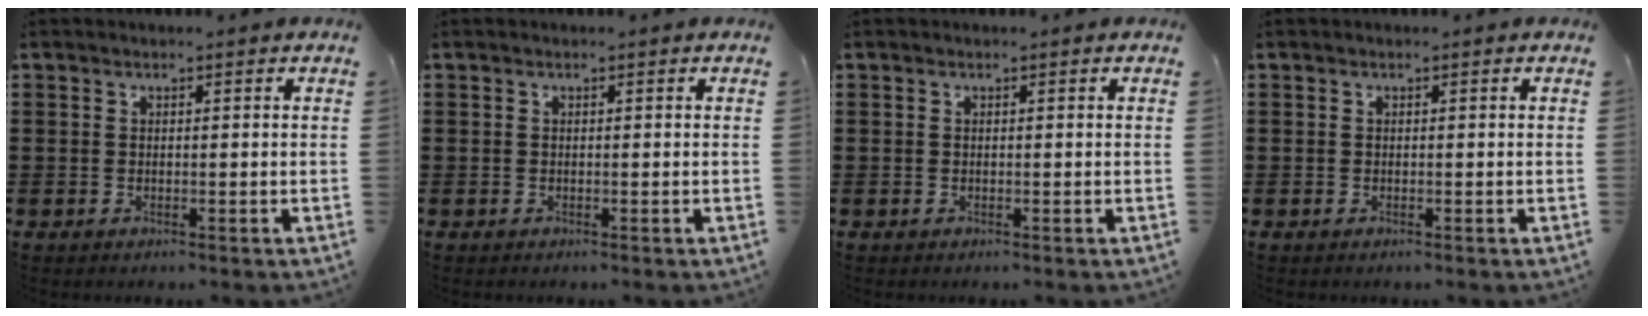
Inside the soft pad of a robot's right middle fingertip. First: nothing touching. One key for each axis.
{"total": 0.0}
{"total": 0.0}
{"total": 0.0}